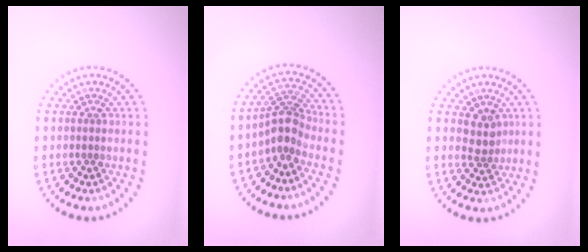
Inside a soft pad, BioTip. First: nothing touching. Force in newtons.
{"total": 2.9, "press": 2.2, "slide": 1.9}
{"total": 1.9, "press": 1.5, "slide": 1.2}